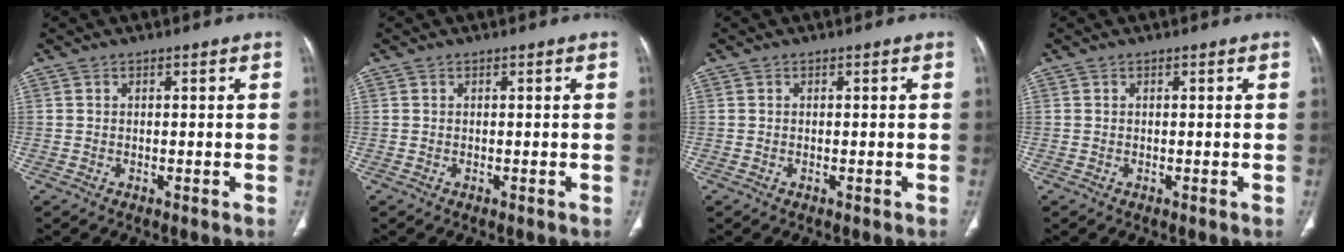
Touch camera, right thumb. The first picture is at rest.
{"total": 0.0}
{"total": 0.0}
{"total": 0.0}